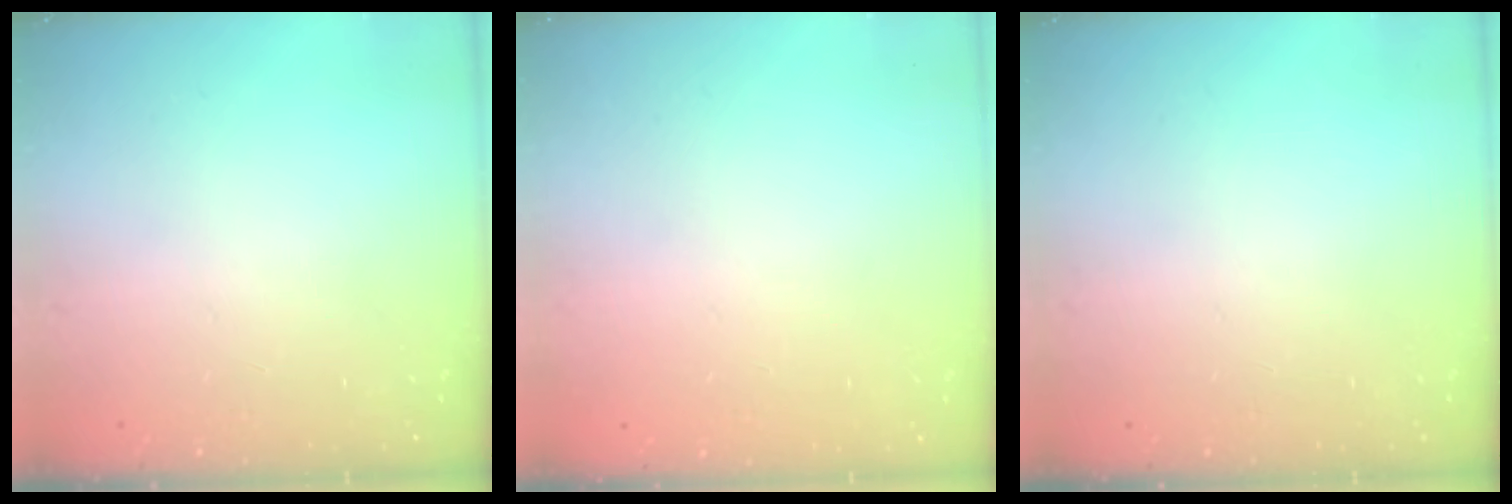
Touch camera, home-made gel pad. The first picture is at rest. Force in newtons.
{"total": 0.0}
{"total": 0.0}